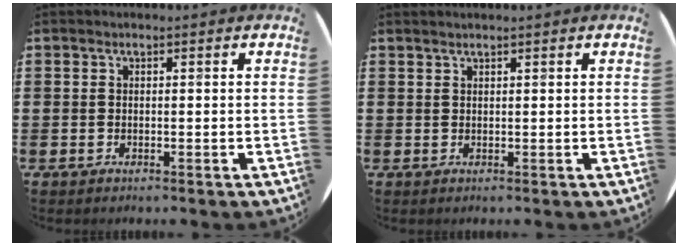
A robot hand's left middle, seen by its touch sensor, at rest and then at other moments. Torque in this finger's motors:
{"motor_torque": [0.04, -0.36, -0.02, -0.01]}